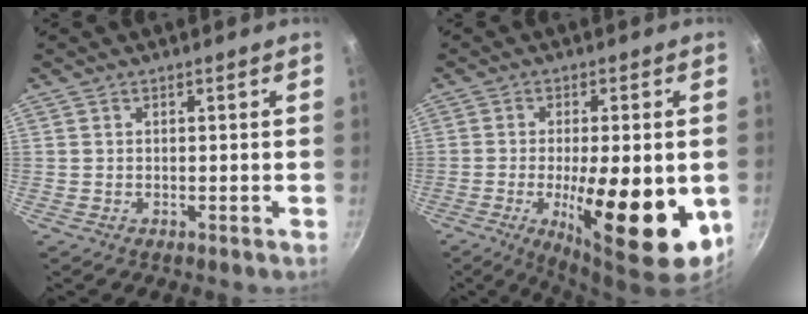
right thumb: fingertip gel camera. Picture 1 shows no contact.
{"total": 19.1, "force": [-4.3, 6.2, 17.5], "torque": [-0.247, -0.003, -0.055]}